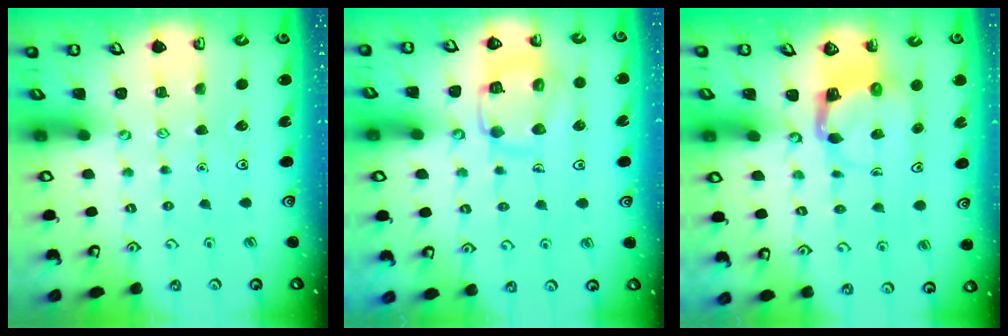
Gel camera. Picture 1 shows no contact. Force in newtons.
{"total": 15.0, "press": 14.9, "slide": 1.5}
{"total": 4.0, "press": 3.9, "slide": 0.6}